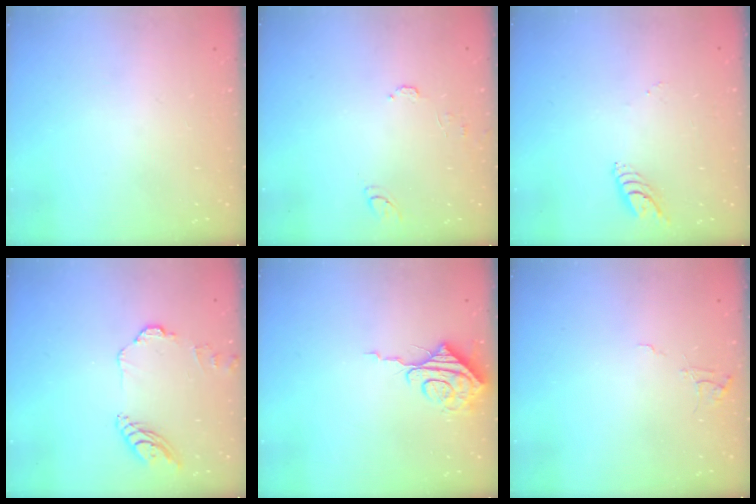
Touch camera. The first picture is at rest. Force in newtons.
{"total": 6.0, "press": 5.9, "slide": 0.6}
{"total": 6.0, "press": 6.0, "slide": 0.4}
{"total": 10.4, "press": 10.3, "slide": 0.9}
{"total": 8.2, "press": 8.1, "slide": 0.9}
{"total": 4.2, "press": 4.1, "slide": 0.4}